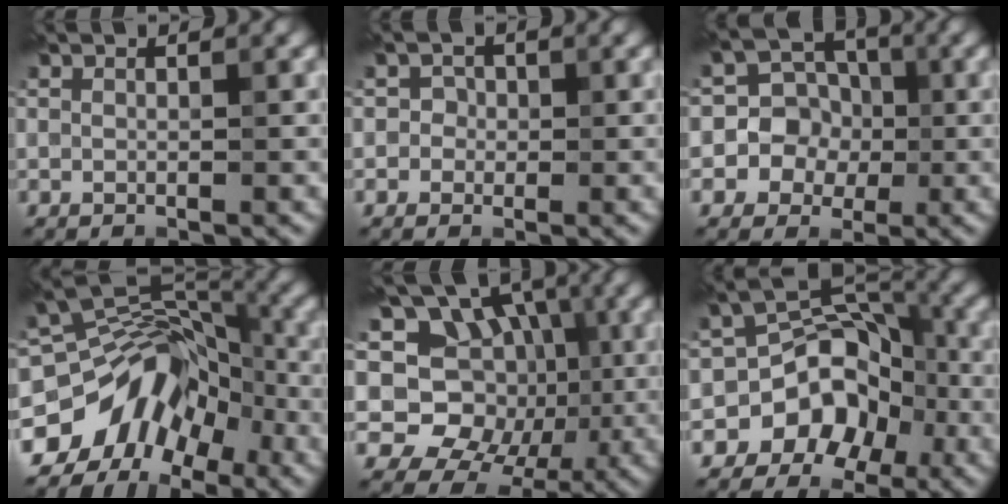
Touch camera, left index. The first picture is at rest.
{"total": 1.5, "force": [-0.3, 1.5, 0.1], "torque": [0.019, 0.009, -0.012]}
{"total": 5.4, "force": [-0.4, 5.3, 0.9], "torque": [0.005, 0.039, -0.033]}
{"total": 11.0, "force": [-6.1, 6.9, 6.1], "torque": [-0.096, 0.012, -0.121]}
{"total": 9.5, "force": [1.1, 8.0, 5.0], "torque": [-0.069, 0.007, 0.006]}
{"total": 6.0, "force": [-2.6, 4.6, 2.9], "torque": [-0.025, 0.017, -0.045]}